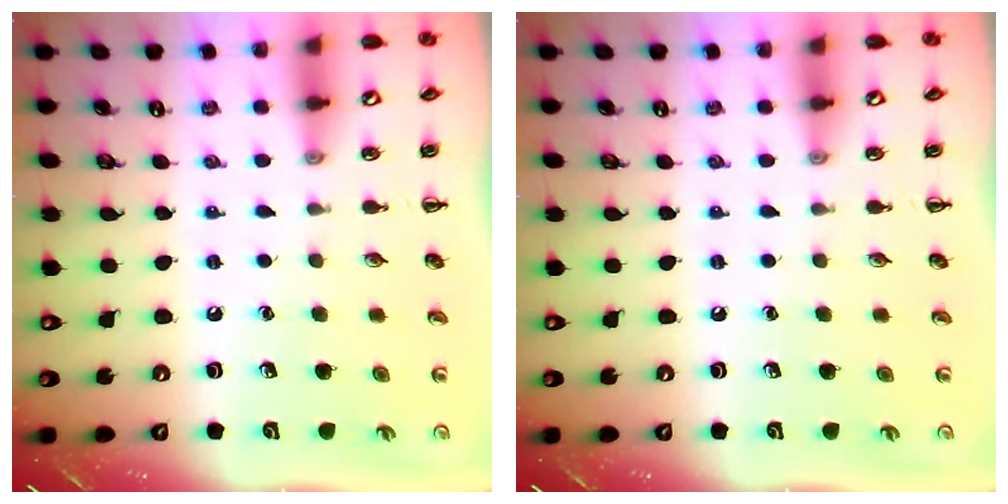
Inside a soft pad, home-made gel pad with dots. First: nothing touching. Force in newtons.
{"total": 0.0}